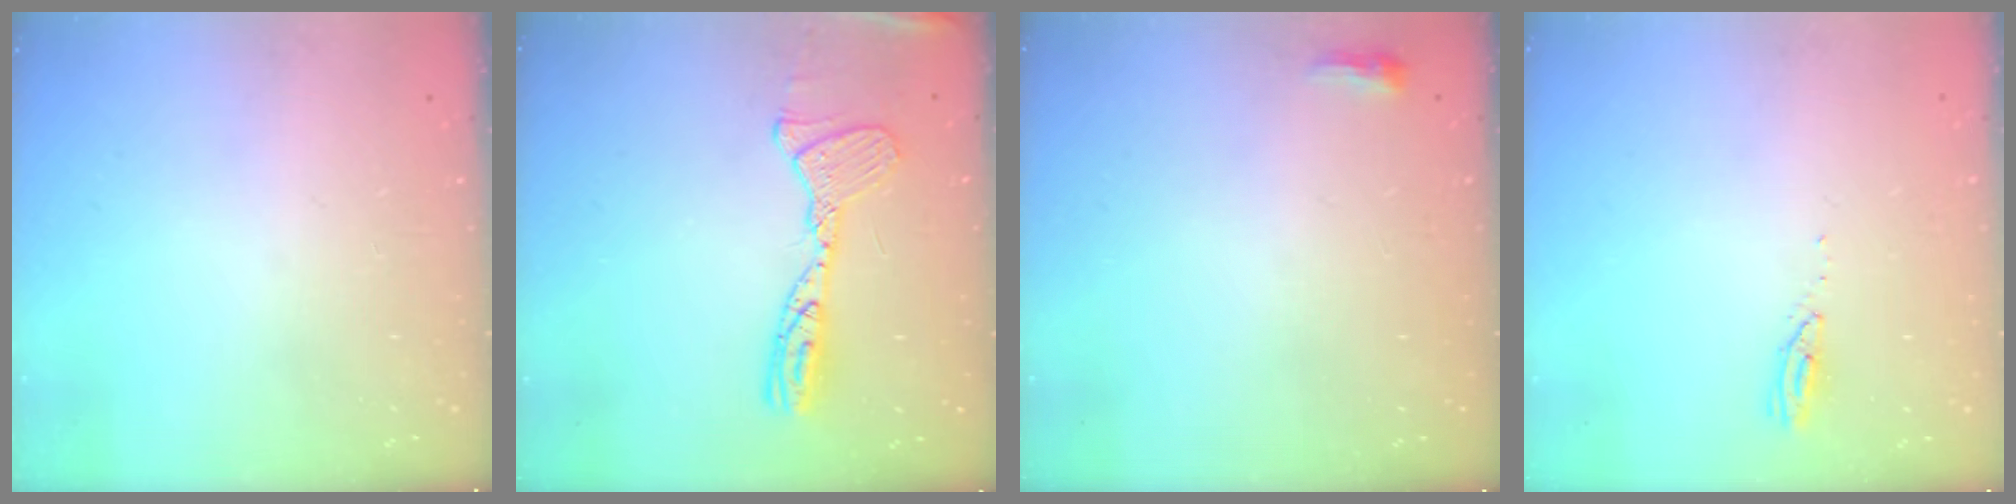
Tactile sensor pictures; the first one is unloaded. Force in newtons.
{"total": 13.7, "press": 13.6, "slide": 1.2}
{"total": 2.9, "press": 2.8, "slide": 0.8}
{"total": 3.0, "press": 2.9, "slide": 0.4}